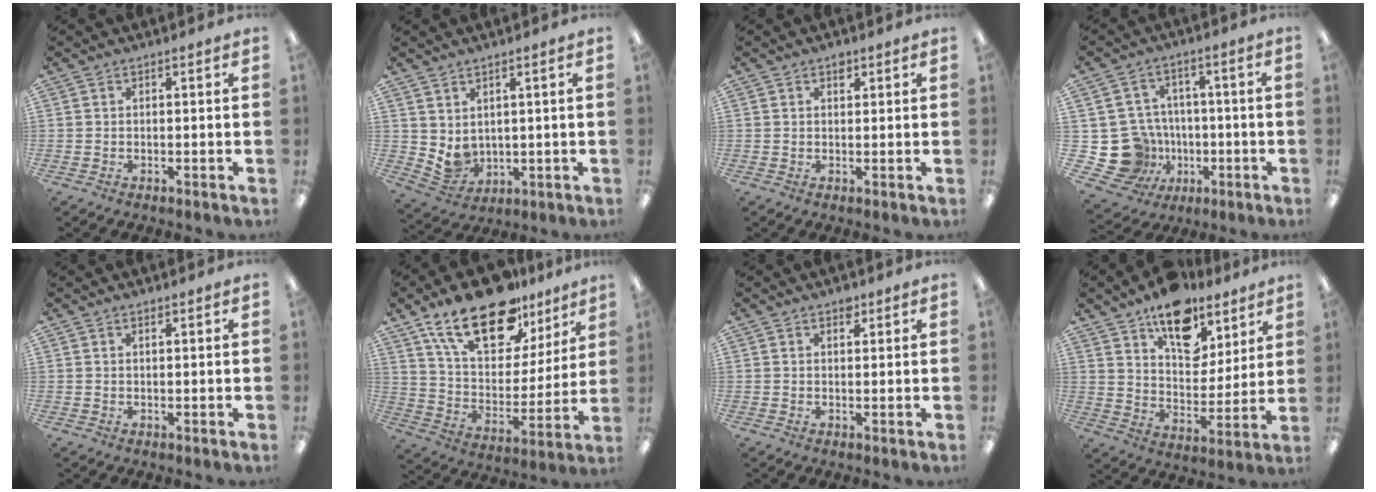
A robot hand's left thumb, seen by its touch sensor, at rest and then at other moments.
{"total": 4.8, "force": [2.4, 3.6, 1.9], "torque": [-0.043, -0.016, 0.050]}
{"total": 1.7, "force": [1.1, 1.0, 0.9], "torque": [-0.002, -0.005, 0.017]}
{"total": 13.7, "force": [-3.2, 12.7, 4.2], "torque": [-0.104, 0.020, -0.038]}
{"total": 0.7, "force": [0.5, 0.3, 0.4], "torque": [-0.010, 0.002, 0.009]}
{"total": 22.8, "force": [15.3, 10.8, 13.1], "torque": [-0.229, -0.080, 0.270]}
{"total": 2.0, "force": [1.4, 1.1, 0.9], "torque": [-0.004, -0.005, 0.022]}
{"total": 15.6, "force": [11.0, 8.6, 7.0], "torque": [-0.097, -0.068, 0.197]}